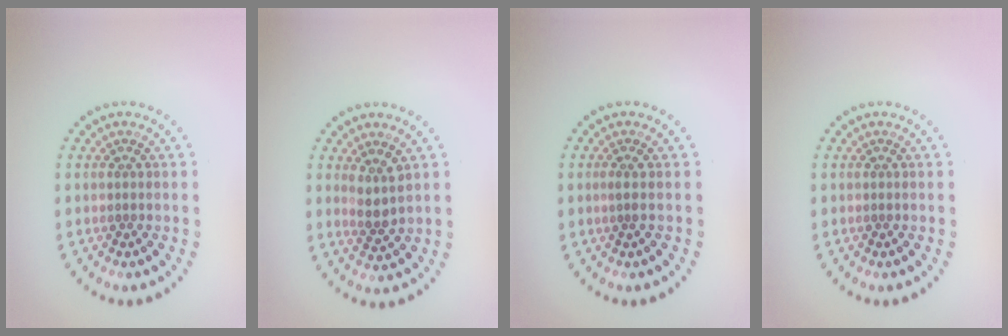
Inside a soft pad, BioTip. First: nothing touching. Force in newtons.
{"total": 2.3, "press": 1.8, "slide": 1.4}
{"total": 0.5, "press": 0.3, "slide": 0.4}
{"total": 0.0}